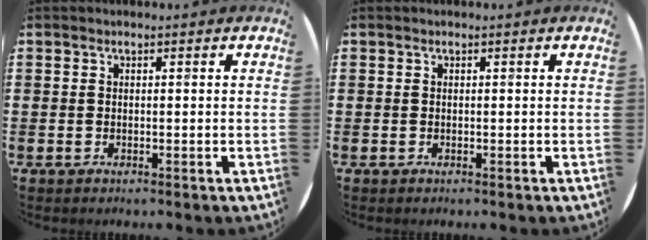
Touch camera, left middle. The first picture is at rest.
{"total": 0.0}